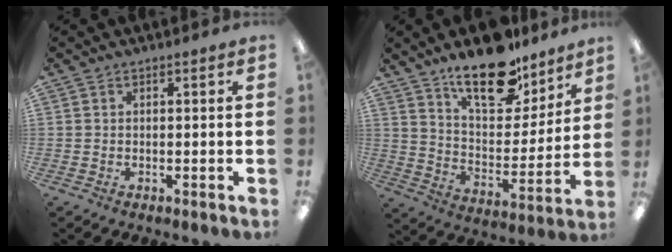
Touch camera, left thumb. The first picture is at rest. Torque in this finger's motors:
{"motor_torque": [2.31, 1.21, 1.56, -1.19, 0.09]}